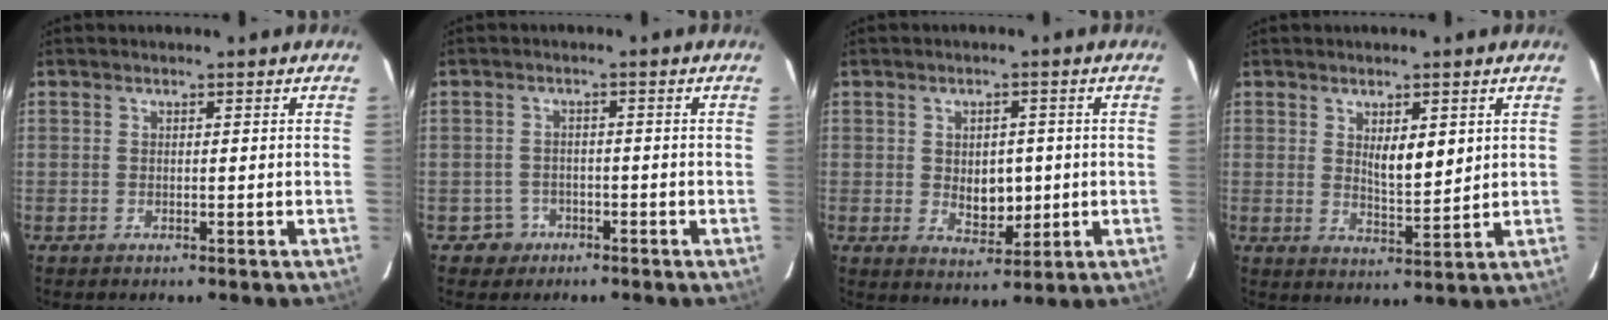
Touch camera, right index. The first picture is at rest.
{"total": 2.8, "force": [-1.4, 2.4, -0.4], "torque": [0.011, 0.013, -0.022]}
{"total": 5.4, "force": [0.0, 3.4, 4.2], "torque": [-0.058, -0.002, 0.013]}
{"total": 5.0, "force": [1.7, 1.5, 4.5], "torque": [-0.077, -0.009, 0.034]}